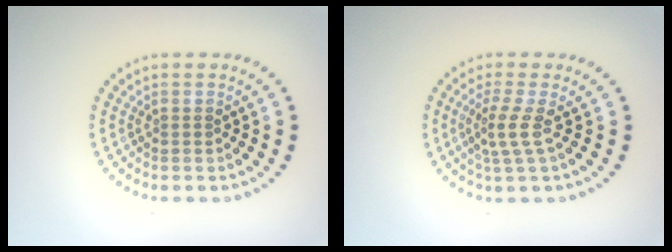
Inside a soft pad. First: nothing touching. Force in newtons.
{"total": 2.4, "press": 1.5, "slide": 1.8}